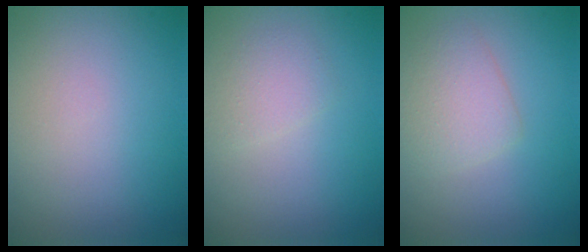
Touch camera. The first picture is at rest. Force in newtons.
{"total": 1.4, "press": 1.4, "slide": 0.1}
{"total": 2.6, "press": 2.6, "slide": 0.1}